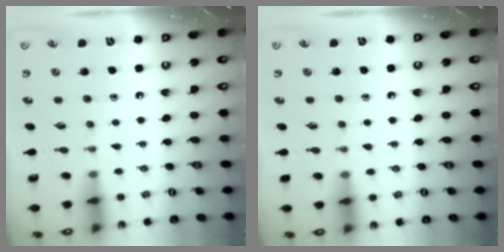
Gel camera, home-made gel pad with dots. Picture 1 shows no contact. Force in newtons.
{"total": 3.0, "press": 3.0, "slide": 0.5}